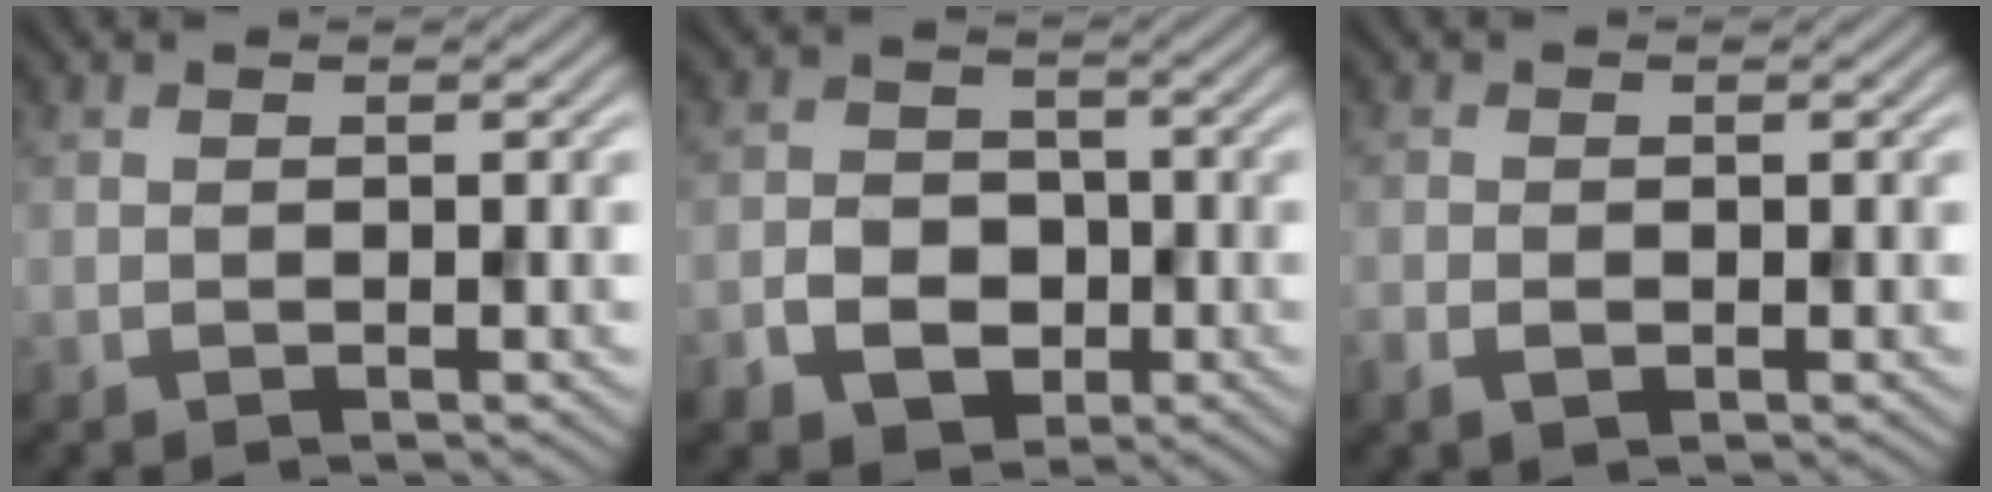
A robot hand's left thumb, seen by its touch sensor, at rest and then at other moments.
{"total": 5.8, "force": [-2.5, 4.5, 2.7], "torque": [-0.037, -0.009, -0.053]}
{"total": 1.4, "force": [-0.5, 0.9, 1.0], "torque": [-0.023, -0.005, -0.010]}